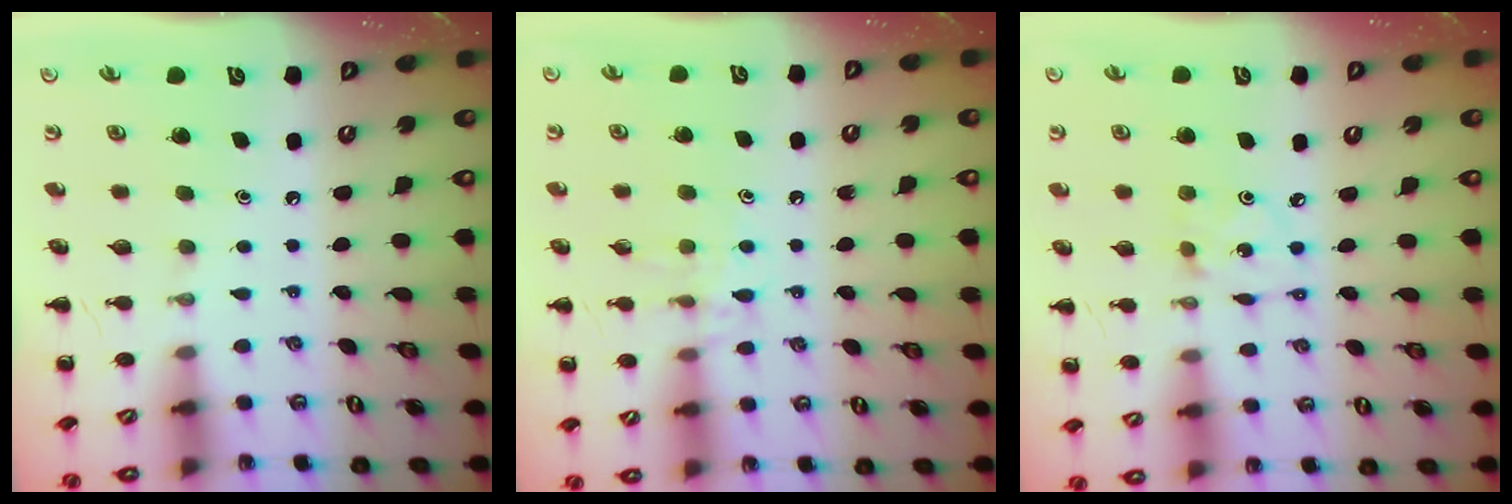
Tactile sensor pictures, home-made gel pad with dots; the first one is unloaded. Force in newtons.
{"total": 8.5, "press": 8.4, "slide": 1.2}
{"total": 2.2, "press": 2.1, "slide": 0.5}